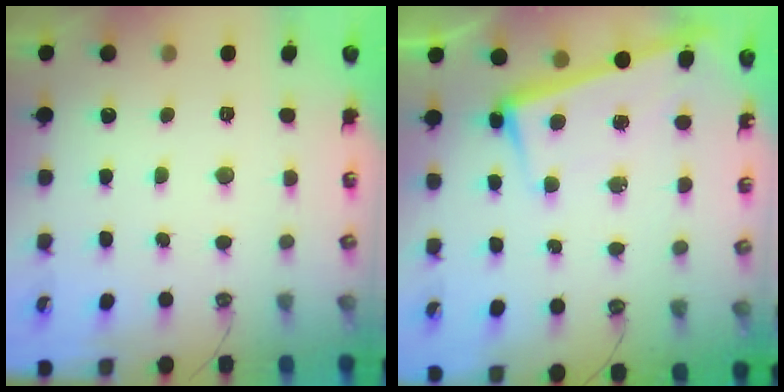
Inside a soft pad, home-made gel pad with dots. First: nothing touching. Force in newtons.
{"total": 2.7, "press": 2.6, "slide": 0.7}